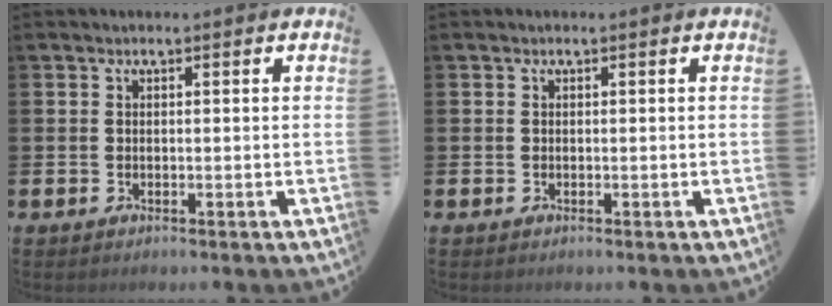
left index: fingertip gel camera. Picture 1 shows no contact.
{"total": 0.0}